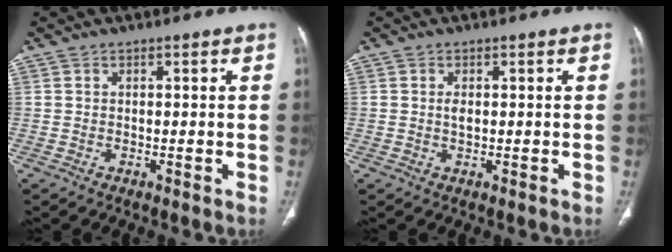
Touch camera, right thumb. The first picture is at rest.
{"total": 1.4, "force": [0.1, 0.7, 1.1], "torque": [-0.021, -0.001, 0.004]}